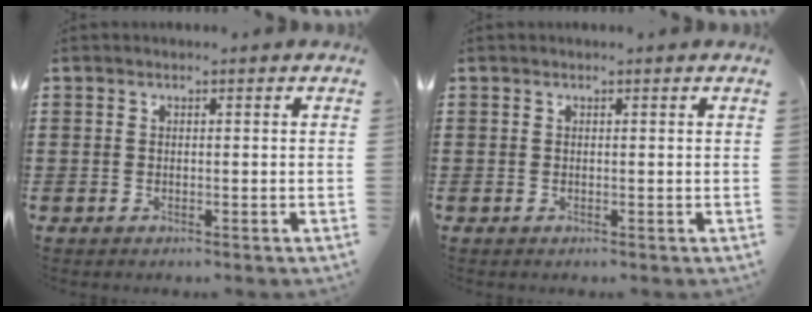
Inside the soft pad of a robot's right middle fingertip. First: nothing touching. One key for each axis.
{"total": 0.0}